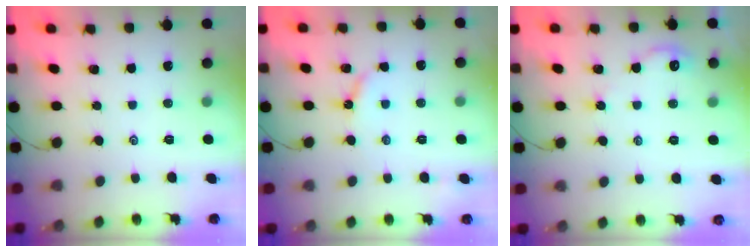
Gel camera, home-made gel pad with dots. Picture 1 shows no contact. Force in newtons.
{"total": 5.1, "press": 5.1, "slide": 0.4}
{"total": 3.1, "press": 3.0, "slide": 0.5}